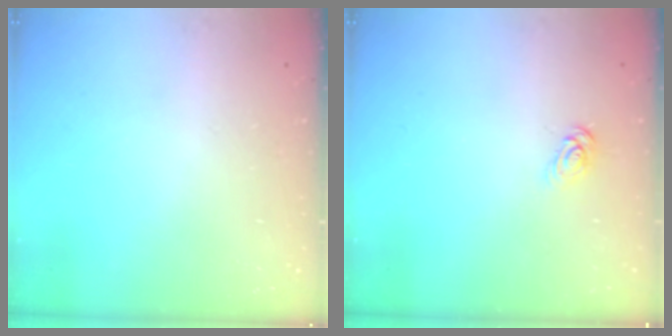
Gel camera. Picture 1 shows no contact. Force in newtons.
{"total": 3.4, "press": 3.4, "slide": 0.3}